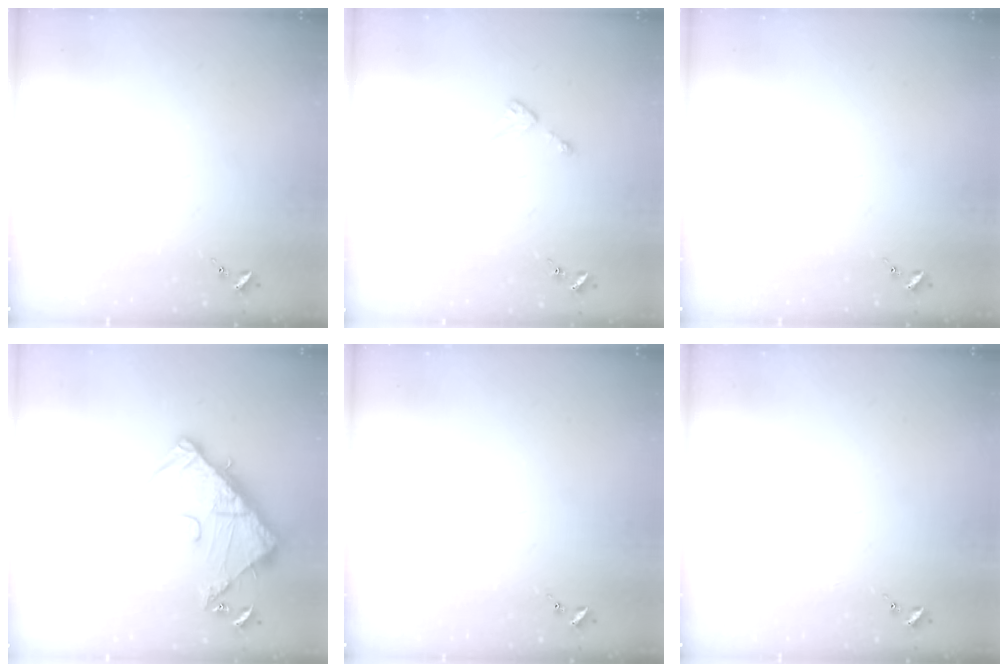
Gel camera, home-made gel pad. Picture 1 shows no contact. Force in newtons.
{"total": 3.9, "press": 3.9, "slide": 0.5}
{"total": 0.0}
{"total": 13.0, "press": 13.0, "slide": 1.3}
{"total": 0.0}
{"total": 0.0}